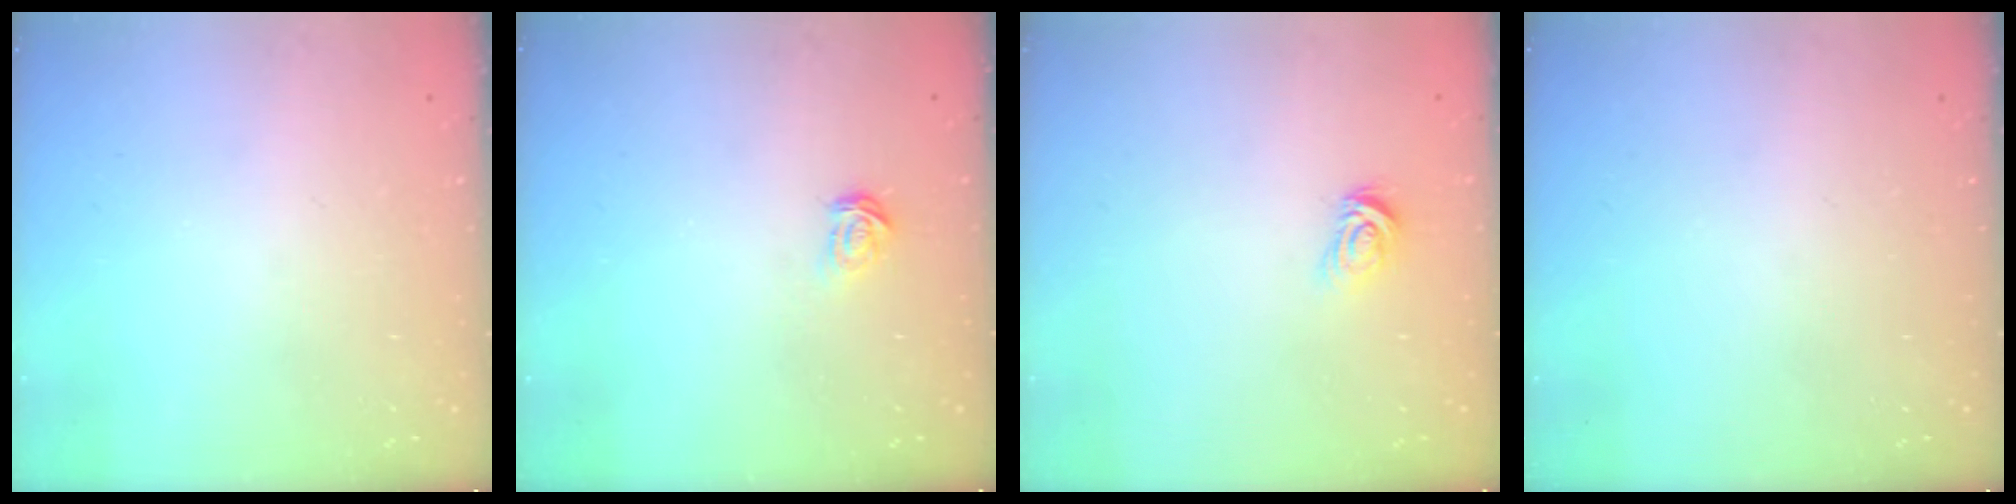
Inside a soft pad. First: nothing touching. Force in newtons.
{"total": 2.1, "press": 2.1, "slide": 0.2}
{"total": 3.8, "press": 3.8, "slide": 0.5}
{"total": 0.0}